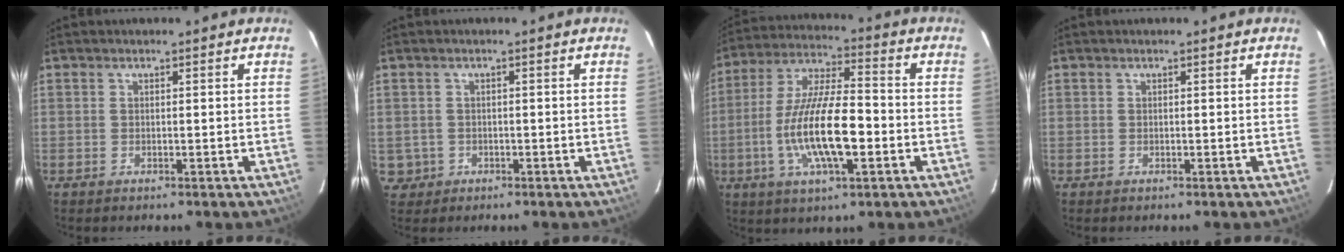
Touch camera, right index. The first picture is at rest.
{"total": 3.2, "force": [-0.5, 3.1, 0.4], "torque": [-0.006, 0.010, 0.002]}
{"total": 15.8, "force": [-3.8, 4.3, 14.7], "torque": [-0.289, -0.005, -0.070]}
{"total": 0.0}